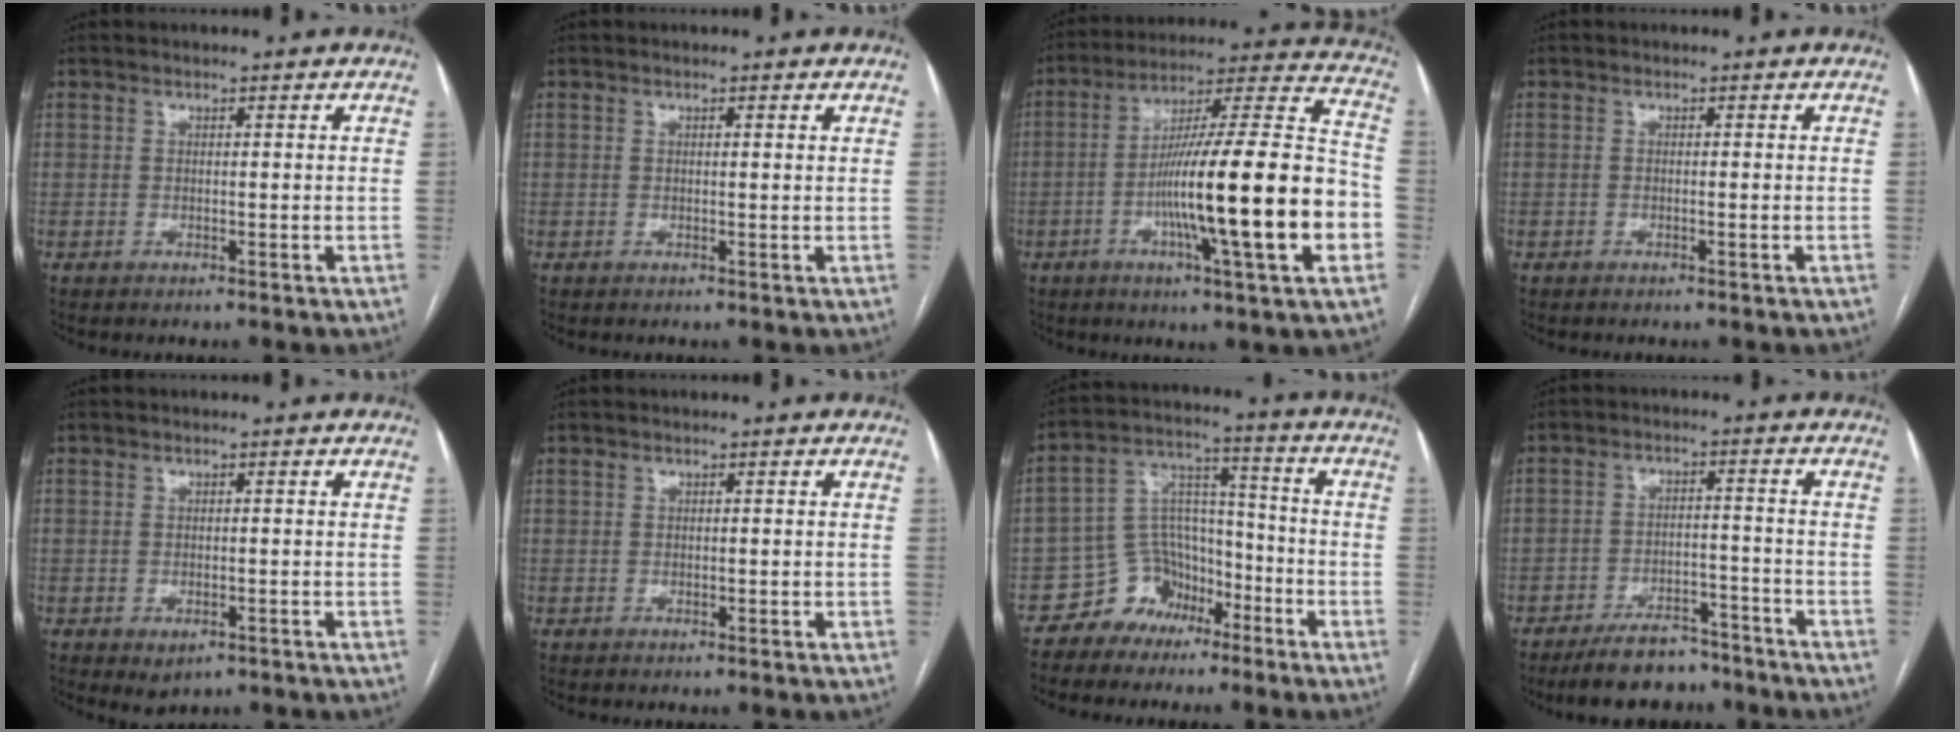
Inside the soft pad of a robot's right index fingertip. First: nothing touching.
{"total": 0.8, "force": [0.4, 0.1, 0.6], "torque": [-0.015, 0.003, 0.003]}
{"total": 23.5, "force": [-5.8, 0.9, 22.8], "torque": [-0.328, 0.002, -0.097]}
{"total": 0.0}
{"total": 2.3, "force": [-1.0, 1.4, 1.5], "torque": [-0.020, -0.004, -0.004]}
{"total": 0.6, "force": [0.3, 0.5, -0.1], "torque": [0.004, 0.005, 0.005]}
{"total": 8.7, "force": [-5.7, 6.3, 1.9], "torque": [-0.038, 0.044, -0.098]}
{"total": 8.5, "force": [-7.2, 3.4, 3.0], "torque": [-0.045, 0.001, -0.117]}